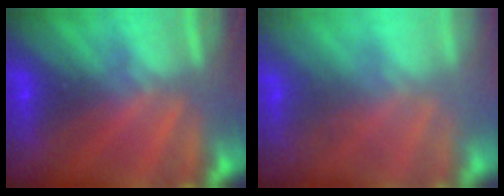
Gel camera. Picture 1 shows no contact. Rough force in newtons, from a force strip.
{"total": 7.0}